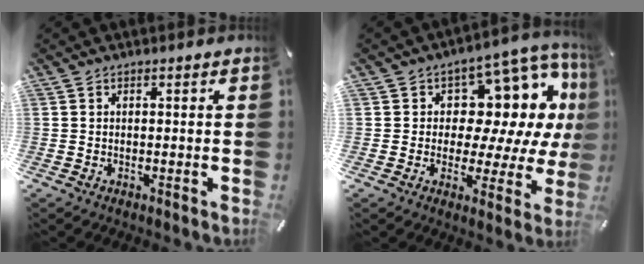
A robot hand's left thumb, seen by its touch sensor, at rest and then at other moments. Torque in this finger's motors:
{"motor_torque": [0.59, 0.11, 0.41, 0.26, 0.02]}